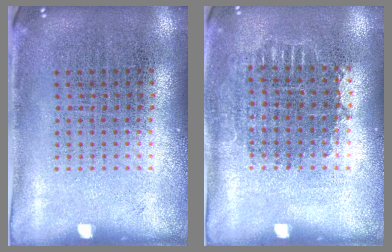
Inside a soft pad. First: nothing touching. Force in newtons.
{"total": 0.8, "press": 0.7, "slide": 0.3}